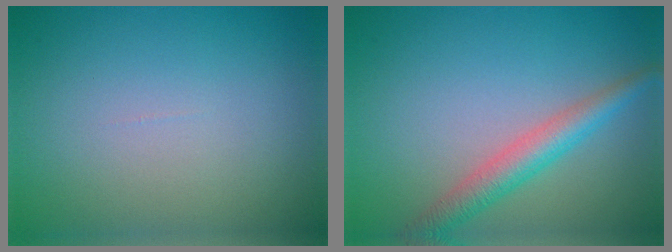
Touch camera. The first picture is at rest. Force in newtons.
{"total": 3.4, "press": 3.4, "slide": 0.1}